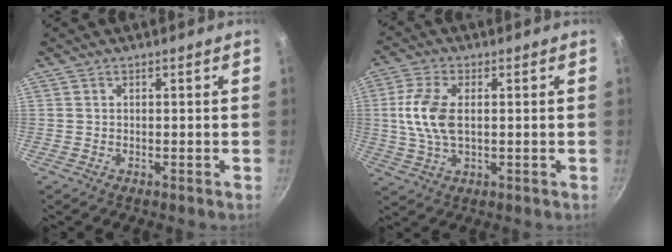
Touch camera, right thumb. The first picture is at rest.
{"total": 9.2, "force": [0.8, 5.0, 7.7], "torque": [-0.160, 0.005, 0.013]}